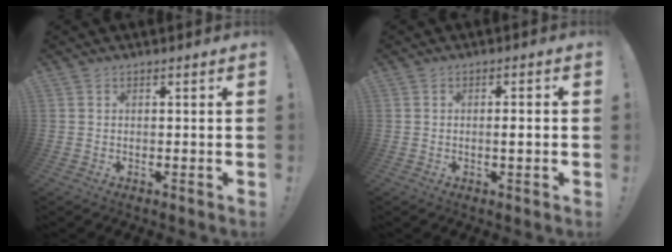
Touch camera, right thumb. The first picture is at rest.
{"total": 2.4, "force": [-0.4, 0.0, 2.4], "torque": [-0.033, -0.003, -0.011]}